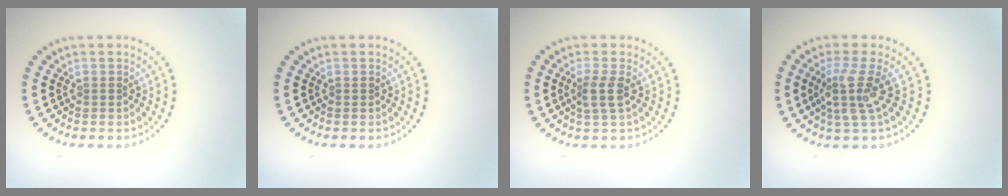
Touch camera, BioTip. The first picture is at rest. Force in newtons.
{"total": 0.0}
{"total": 1.8, "press": 1.5, "slide": 1.0}
{"total": 3.2, "press": 2.4, "slide": 2.2}